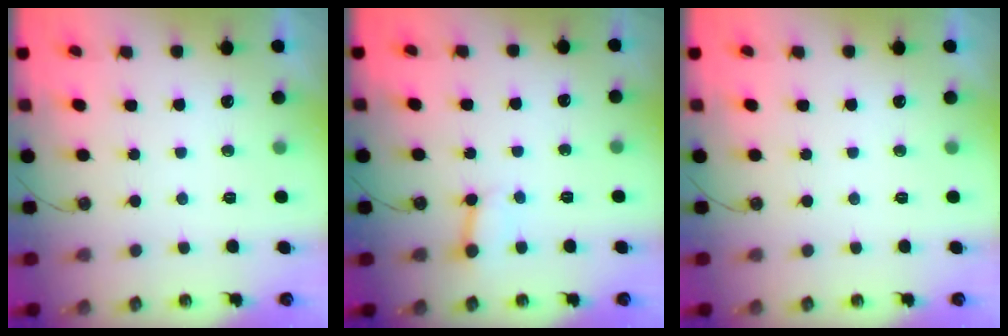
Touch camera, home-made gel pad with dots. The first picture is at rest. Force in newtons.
{"total": 3.4, "press": 3.4, "slide": 0.3}
{"total": 0.0}